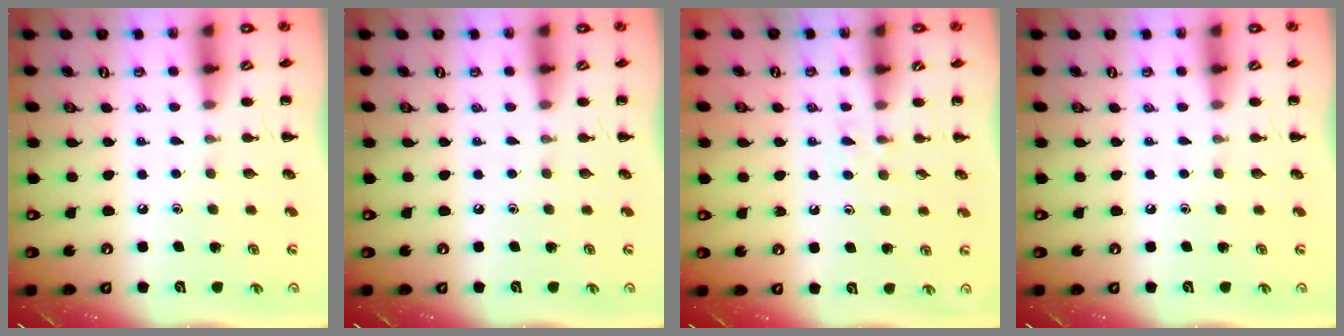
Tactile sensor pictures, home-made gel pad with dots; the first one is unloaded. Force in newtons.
{"total": 0.0}
{"total": 3.1, "press": 2.8, "slide": 1.3}
{"total": 0.0}